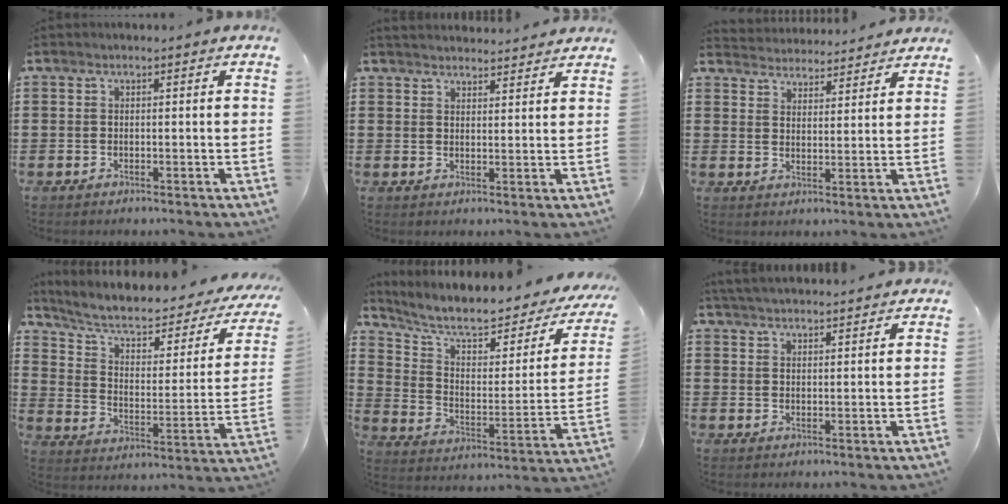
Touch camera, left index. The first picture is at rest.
{"total": 2.5, "force": [2.5, 0.1, -0.1], "torque": [-0.005, -0.005, 0.049]}
{"total": 3.9, "force": [3.8, 0.2, -0.4], "torque": [-0.008, -0.020, 0.069]}
{"total": 7.2, "force": [5.1, 2.5, 4.5], "torque": [-0.101, -0.034, 0.083]}
{"total": 8.0, "force": [6.5, 1.9, 4.4], "torque": [-0.106, -0.045, 0.106]}
{"total": 3.4, "force": [3.4, -0.2, 0.2], "torque": [-0.014, -0.008, 0.063]}